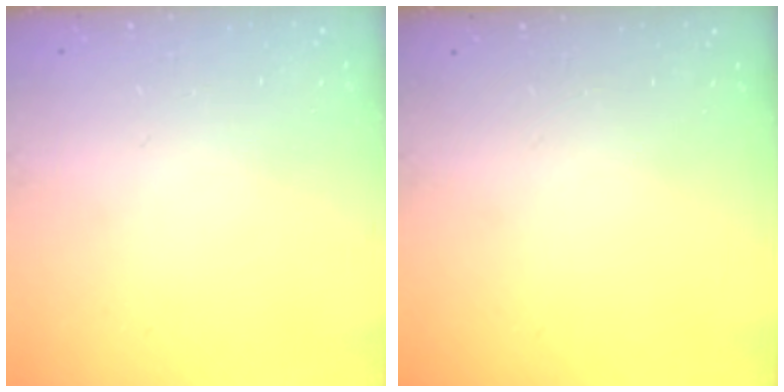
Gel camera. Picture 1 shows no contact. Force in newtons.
{"total": 0.0}